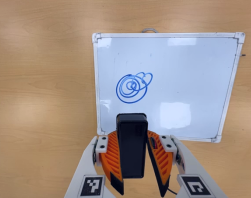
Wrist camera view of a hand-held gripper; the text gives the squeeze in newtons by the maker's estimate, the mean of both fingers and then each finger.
{"total": 7.4, "left": 6.7, "right": 8.2}